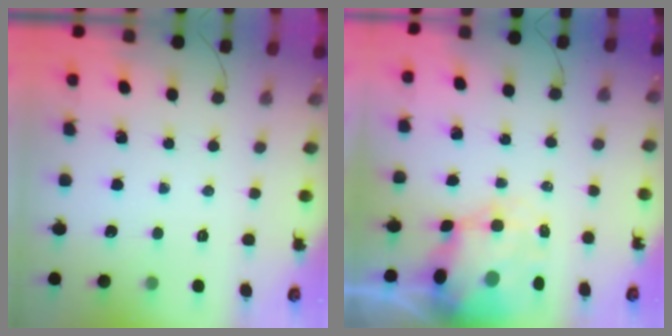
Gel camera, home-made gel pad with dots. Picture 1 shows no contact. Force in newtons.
{"total": 6.5, "press": 6.2, "slide": 2.1}